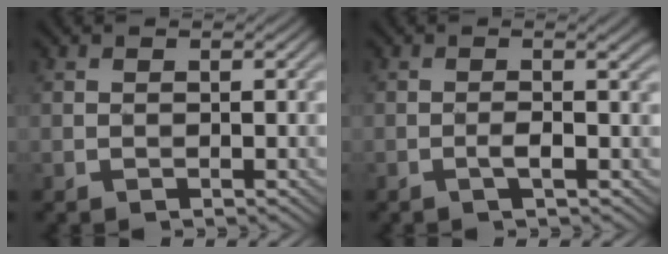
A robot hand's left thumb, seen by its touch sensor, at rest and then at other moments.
{"total": 2.4, "force": [-0.5, 0.0, 2.4], "torque": [-0.042, 0.006, -0.013]}